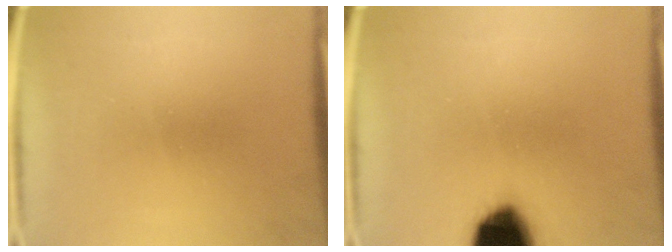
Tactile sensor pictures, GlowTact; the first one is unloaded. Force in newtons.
{"total": 17.6}